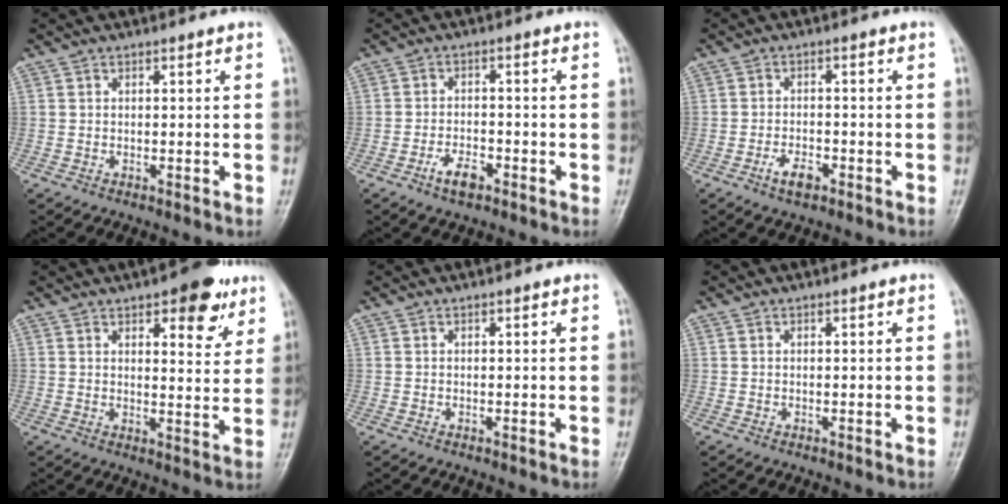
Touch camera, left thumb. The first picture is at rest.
{"total": 4.3, "force": [-2.6, 2.0, 2.8], "torque": [-0.047, 0.016, -0.046]}
{"total": 3.8, "force": [-2.1, 1.8, 2.5], "torque": [-0.042, 0.011, -0.038]}
{"total": 9.9, "force": [5.7, 4.1, 7.0], "torque": [-0.060, -0.026, 0.072]}
{"total": 0.0}
{"total": 0.0}